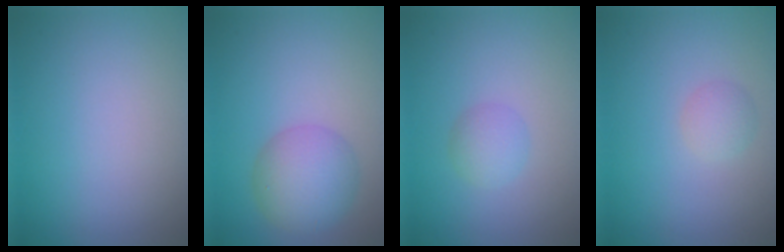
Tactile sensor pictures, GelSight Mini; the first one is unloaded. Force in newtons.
{"total": 4.6, "press": 4.6, "slide": 0.1}
{"total": 1.8, "press": 1.8, "slide": 0.1}
{"total": 1.4, "press": 1.4, "slide": 0.1}